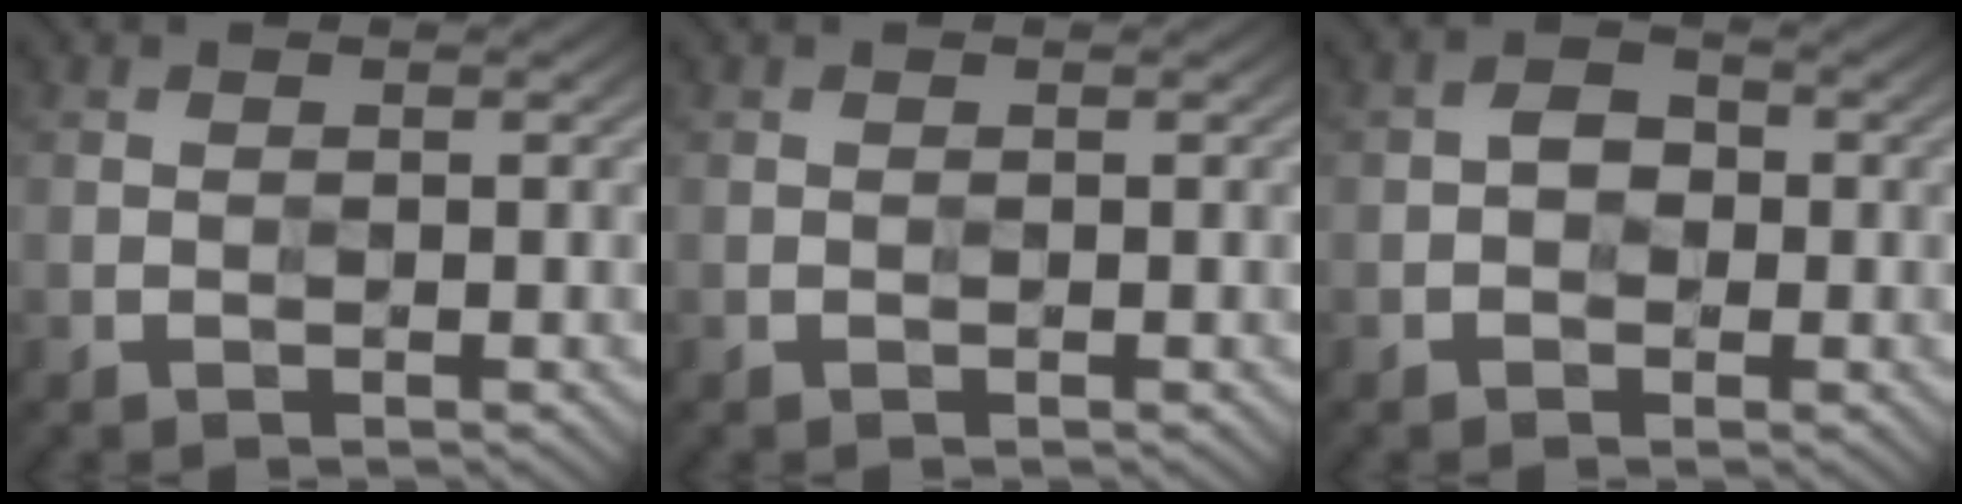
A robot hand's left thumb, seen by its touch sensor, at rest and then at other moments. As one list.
[{"total": 0.0}, {"total": 2.5, "force": [-0.5, 2.0, 1.4], "torque": [-0.019, 0.005, -0.012]}]